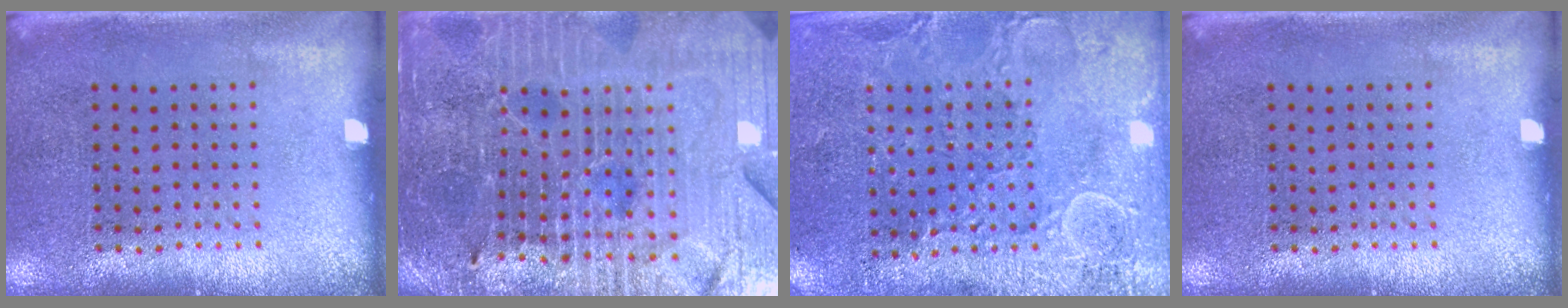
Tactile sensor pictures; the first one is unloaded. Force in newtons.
{"total": 5.1, "press": 4.8, "slide": 1.7}
{"total": 2.7, "press": 2.7, "slide": 0.6}
{"total": 0.0}